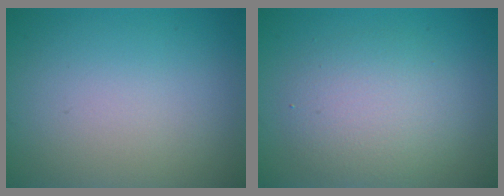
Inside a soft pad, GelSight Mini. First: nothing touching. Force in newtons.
{"total": 4.2, "press": 4.2, "slide": 0.3}